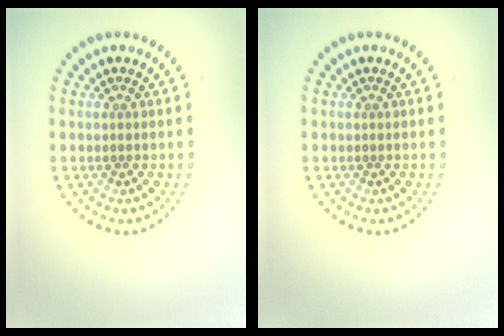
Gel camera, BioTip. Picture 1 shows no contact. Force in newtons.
{"total": 0.0}